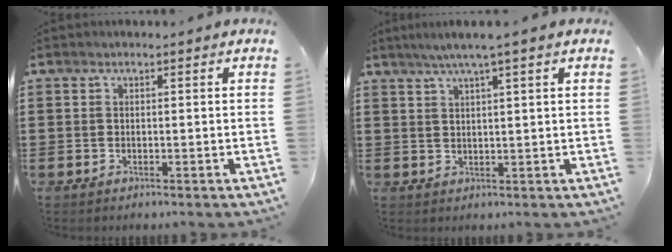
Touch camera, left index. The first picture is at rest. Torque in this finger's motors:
{"motor_torque": [1.41, -0.73, 0.30, 0.06]}